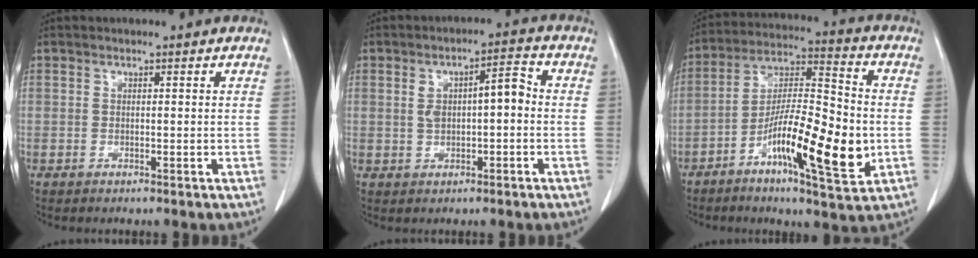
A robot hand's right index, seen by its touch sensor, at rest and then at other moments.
{"total": 5.9, "force": [0.2, 2.2, 5.5], "torque": [-0.098, 0.029, 0.004]}
{"total": 16.2, "force": [-4.7, 3.2, 15.2], "torque": [-0.266, -0.001, -0.079]}